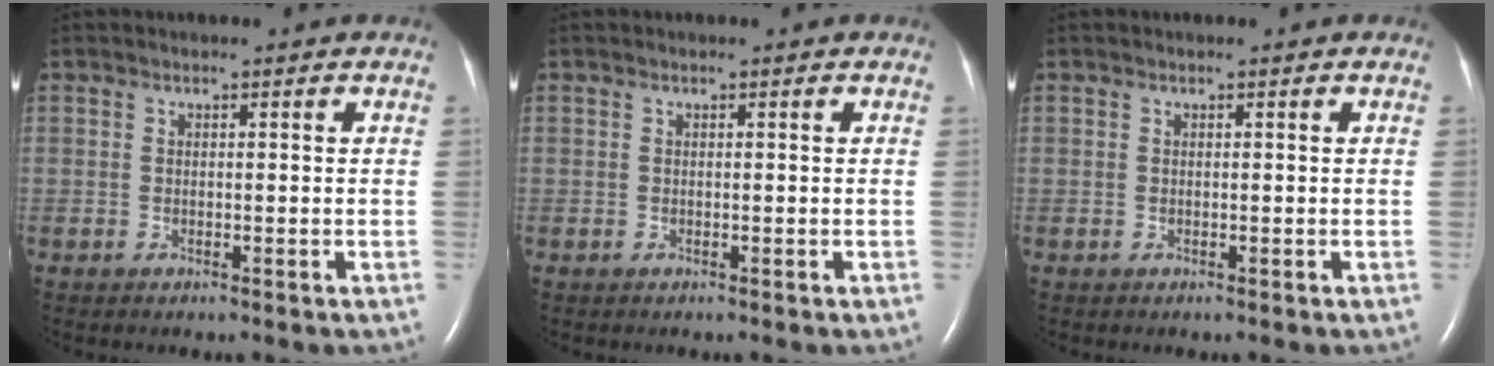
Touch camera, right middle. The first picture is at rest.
{"total": 0.0}
{"total": 0.0}